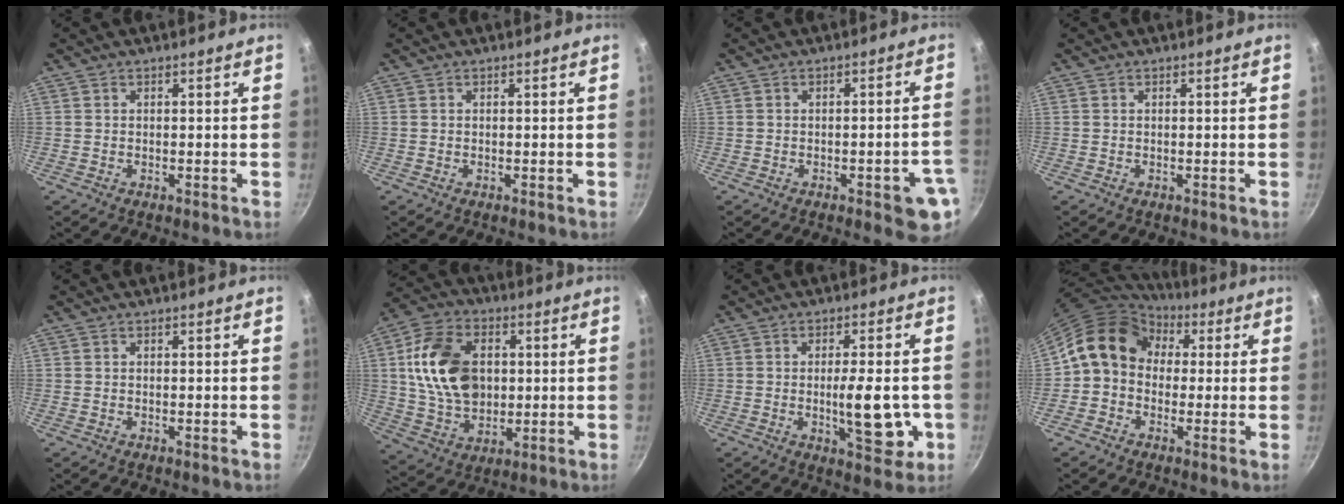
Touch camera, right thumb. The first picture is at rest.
{"total": 0.0}
{"total": 7.6, "force": [-2.8, 2.3, 6.7], "torque": [-0.059, 0.018, -0.026]}
{"total": 0.0}
{"total": 0.0}
{"total": 17.6, "force": [2.5, 12.5, 12.2], "torque": [-0.199, -0.001, 0.046]}
{"total": 10.6, "force": [-1.8, 3.9, 9.7], "torque": [-0.124, -0.007, -0.021]}
{"total": 12.8, "force": [2.1, 10.6, 6.9], "torque": [-0.092, 0.033, 0.012]}